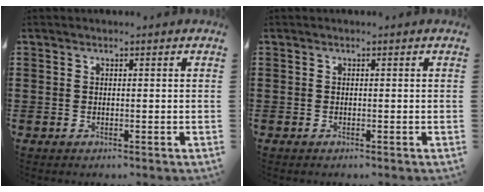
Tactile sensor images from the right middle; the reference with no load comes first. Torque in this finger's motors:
{"motor_torque": [0.08, -0.02, 0.08, 0.00]}